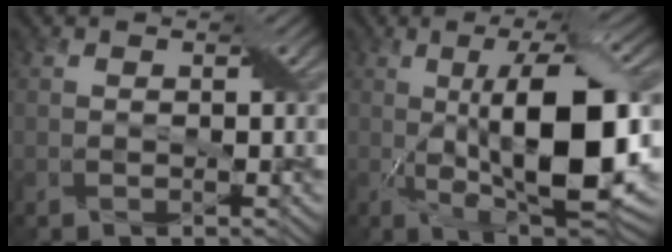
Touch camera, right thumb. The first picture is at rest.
{"total": 15.1, "force": [-0.9, 5.0, 14.2], "torque": [-0.221, 0.007, -0.018]}